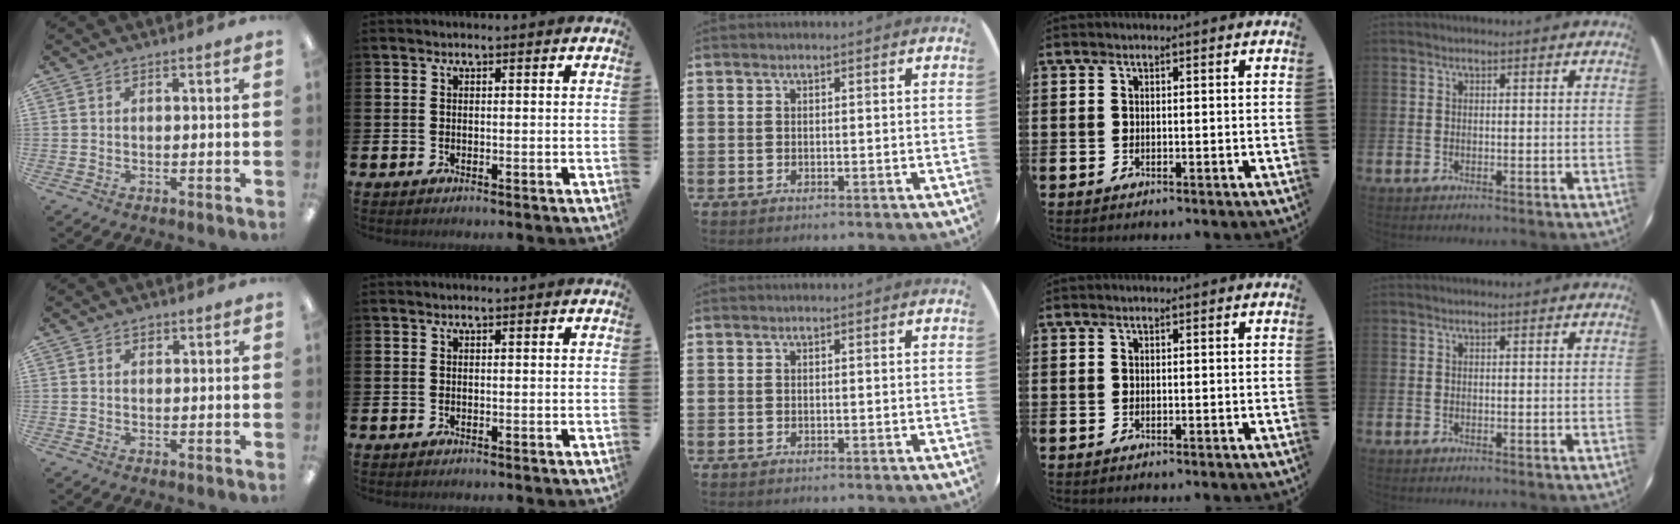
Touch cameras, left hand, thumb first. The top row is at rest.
{"thumb": {"total": 1.3, "force": [0.8, 0.8, 0.6], "torque": [-0.005, -0.003, 0.013]}}